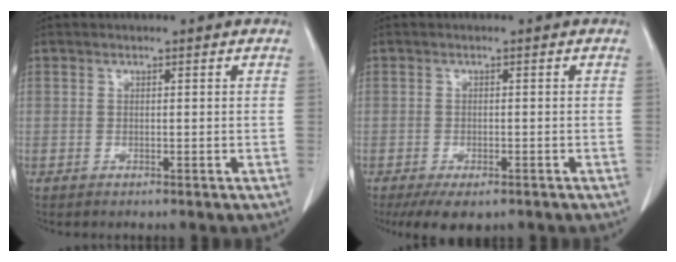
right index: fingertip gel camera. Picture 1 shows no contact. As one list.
[{"total": 5.4, "force": [-3.7, 2.4, 3.1], "torque": [-0.045, -0.008, -0.054]}]